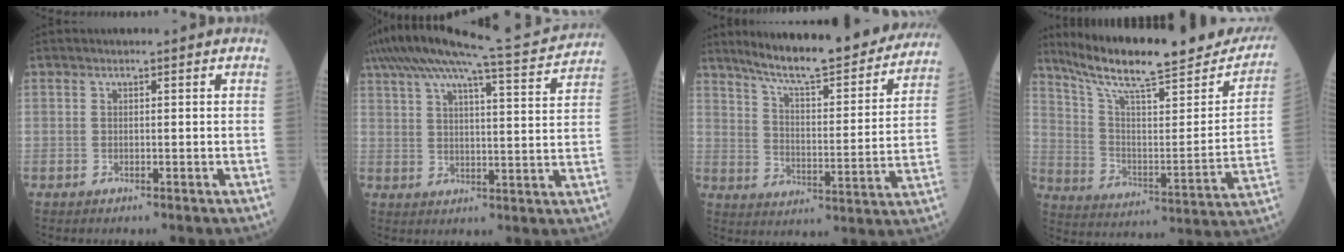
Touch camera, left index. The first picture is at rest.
{"total": 19.9, "force": [17.8, 0.2, 8.9], "torque": [-0.163, 0.004, 0.249]}
{"total": 22.3, "force": [19.6, 2.7, 10.4], "torque": [-0.150, -0.024, 0.268]}
{"total": 26.6, "force": [22.8, 4.3, 13.0], "torque": [-0.205, -0.034, 0.324]}